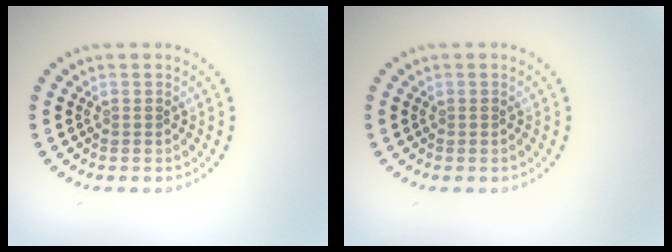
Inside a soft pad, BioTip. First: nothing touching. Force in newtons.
{"total": 0.0}